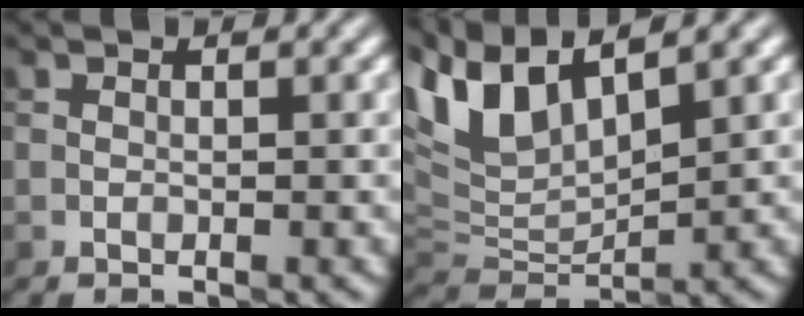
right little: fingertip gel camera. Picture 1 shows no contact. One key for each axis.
{"total": 7.2, "fx": 4.8, "fy": 2.8, "fz": 4.7, "tx": -0.111, "ty": 0.014, "tz": 0.089}